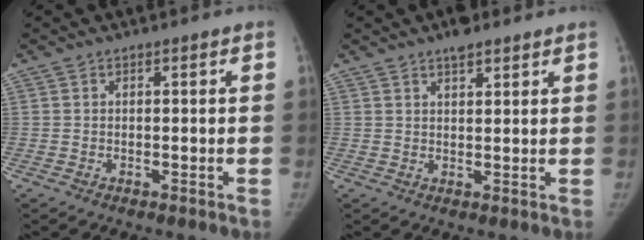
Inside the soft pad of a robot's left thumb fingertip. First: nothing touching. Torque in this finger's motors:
{"motor_torque": [0.81, -0.26, 0.71, -0.60, 0.17]}